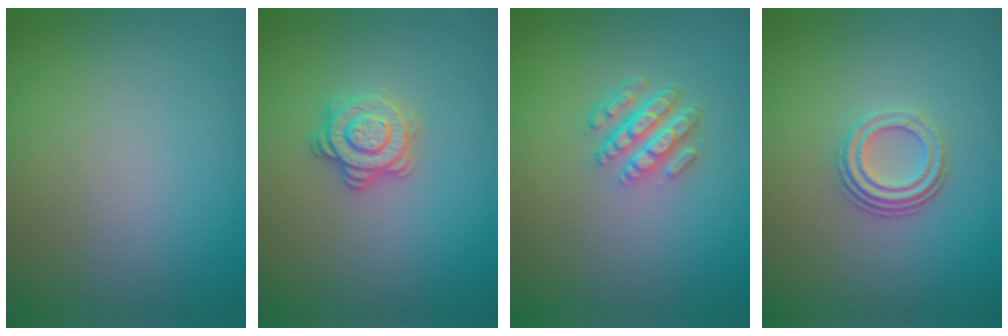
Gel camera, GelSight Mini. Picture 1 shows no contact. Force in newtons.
{"total": 2.8, "press": 2.6, "slide": 1.0}
{"total": 4.3, "press": 3.2, "slide": 2.9}
{"total": 3.2, "press": 2.2, "slide": 2.3}